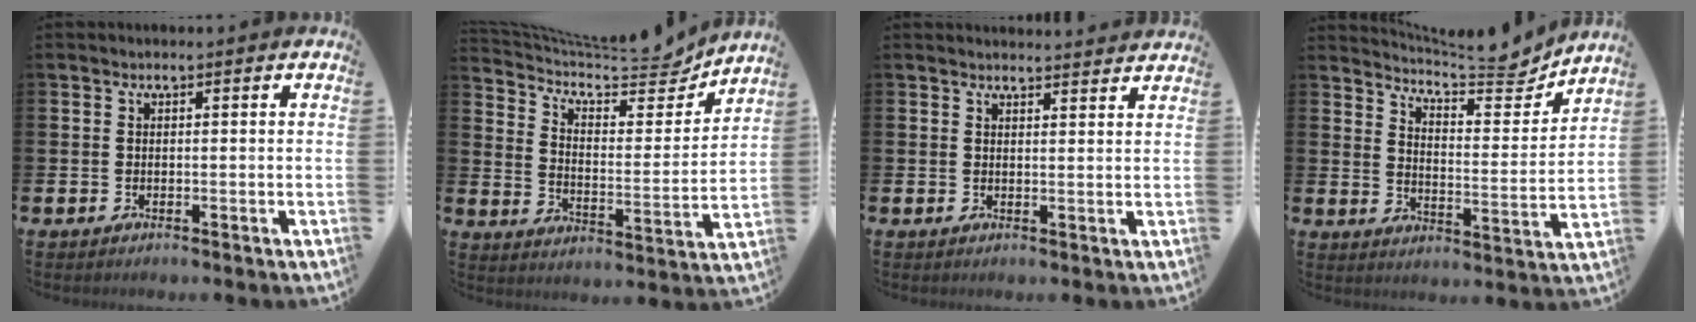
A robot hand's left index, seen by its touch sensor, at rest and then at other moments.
{"total": 8.4, "force": [7.8, 2.1, 2.5], "torque": [-0.073, -0.064, 0.132]}
{"total": 2.3, "force": [2.3, 0.0, -0.1], "torque": [0.009, -0.018, 0.039]}
{"total": 7.2, "force": [6.9, 0.6, 1.7], "torque": [-0.048, -0.056, 0.118]}